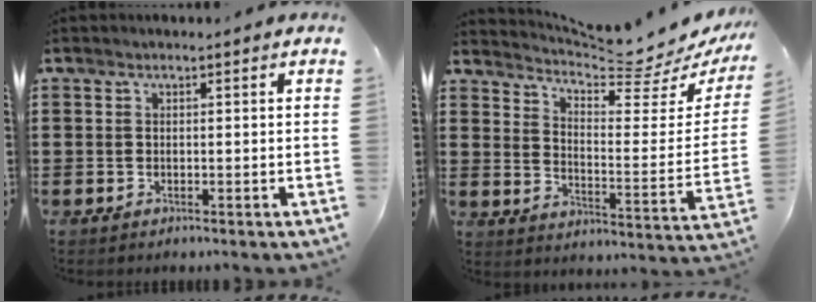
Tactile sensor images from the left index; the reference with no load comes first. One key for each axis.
{"total": 7.0, "fx": 6.5, "fy": -0.2, "fz": 2.5, "tx": -0.055, "ty": -0.065, "tz": 0.105}